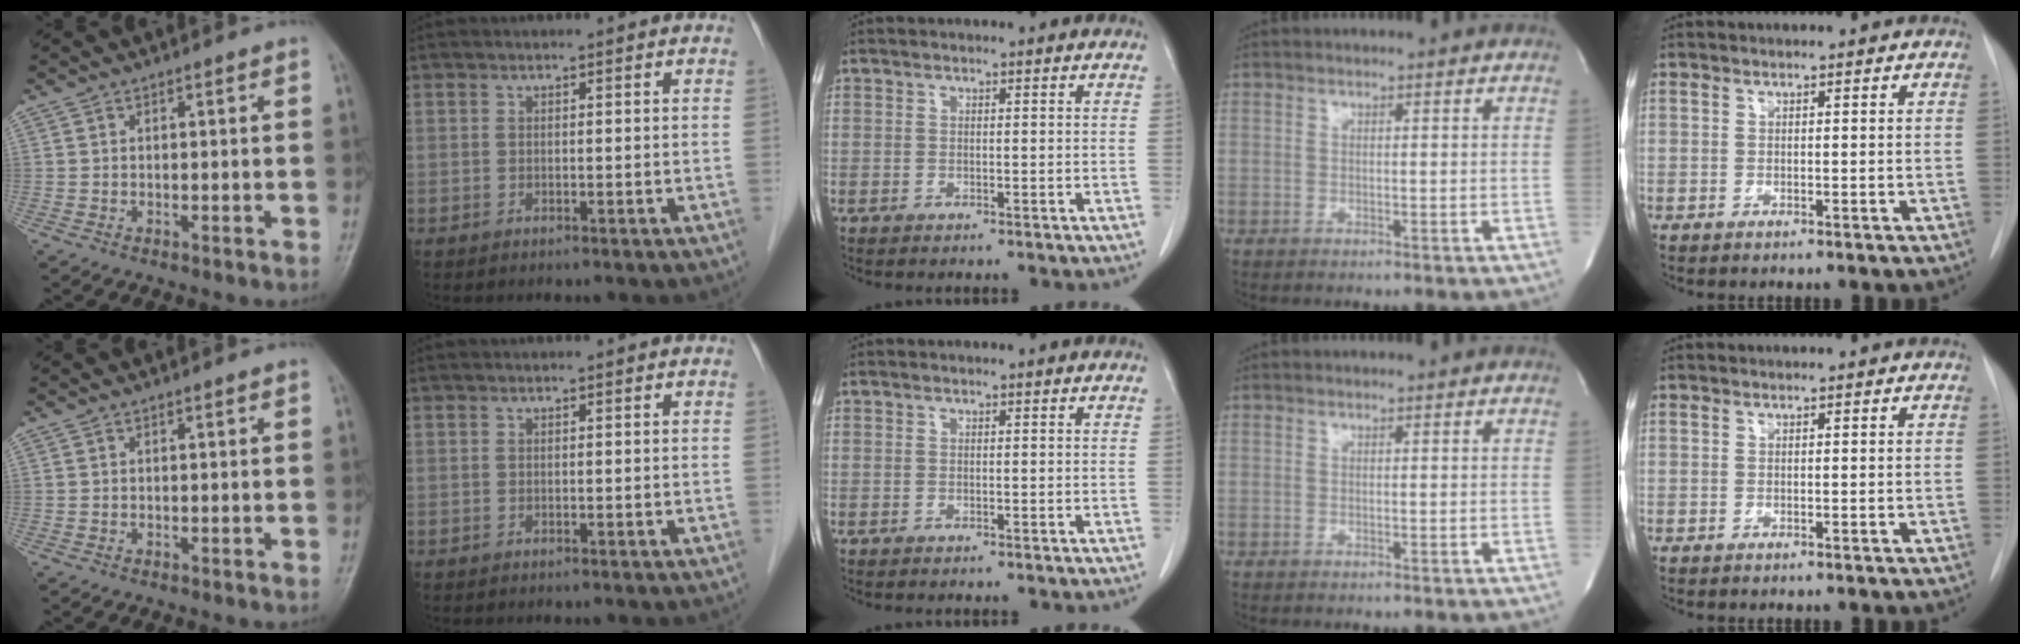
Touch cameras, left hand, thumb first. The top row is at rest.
{}